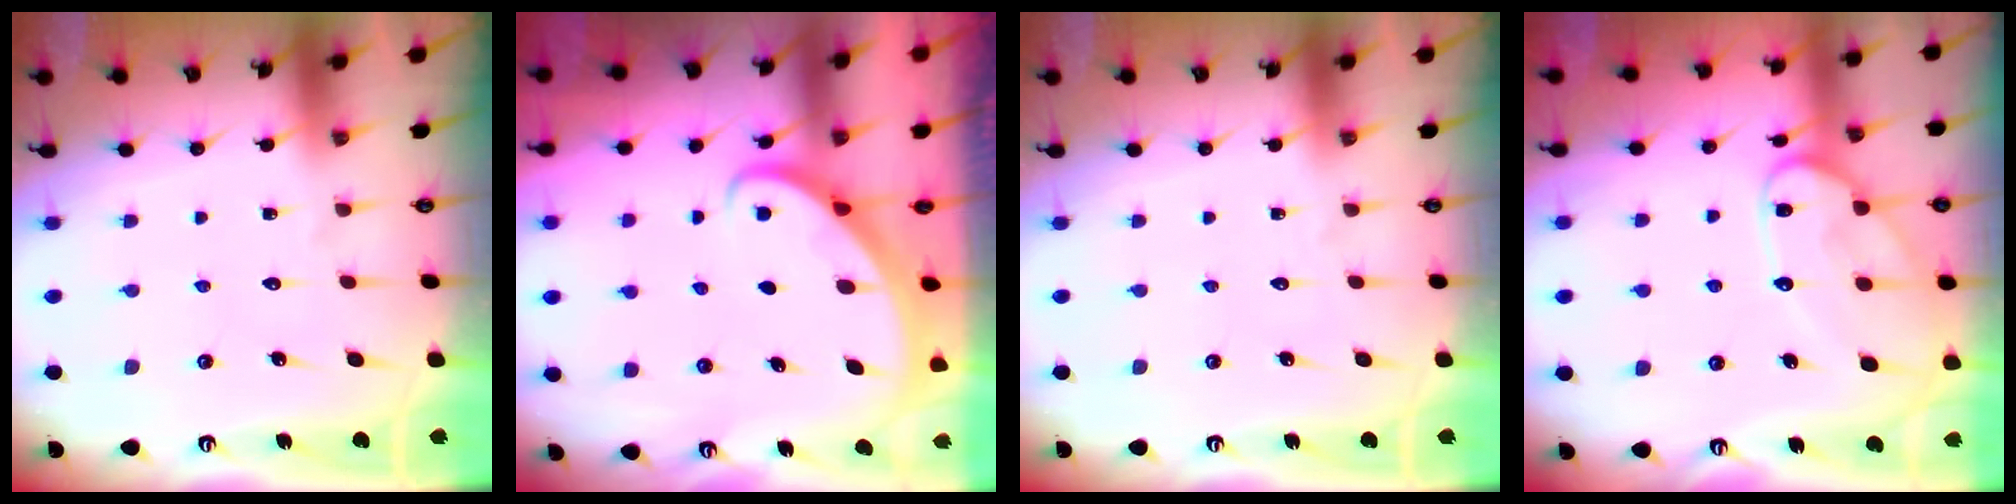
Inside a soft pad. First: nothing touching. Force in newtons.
{"total": 2.7, "press": 2.7, "slide": 0.1}
{"total": 0.0}
{"total": 13.5, "press": 13.4, "slide": 1.1}